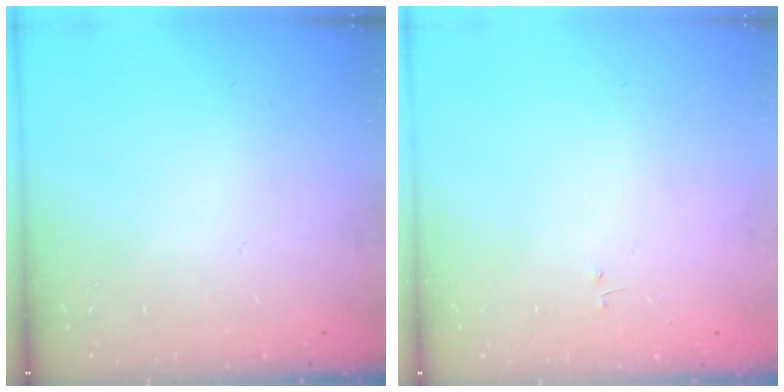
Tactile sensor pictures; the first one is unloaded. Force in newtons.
{"total": 0.0}